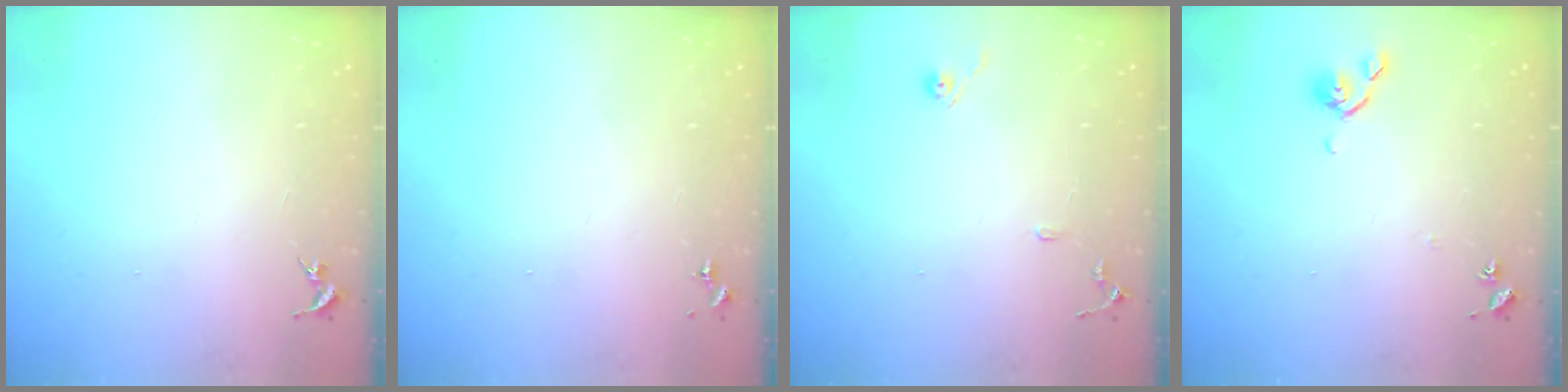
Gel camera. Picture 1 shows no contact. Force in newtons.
{"total": 0.0}
{"total": 8.0, "press": 8.0, "slide": 0.8}
{"total": 5.6, "press": 5.6, "slide": 0.9}